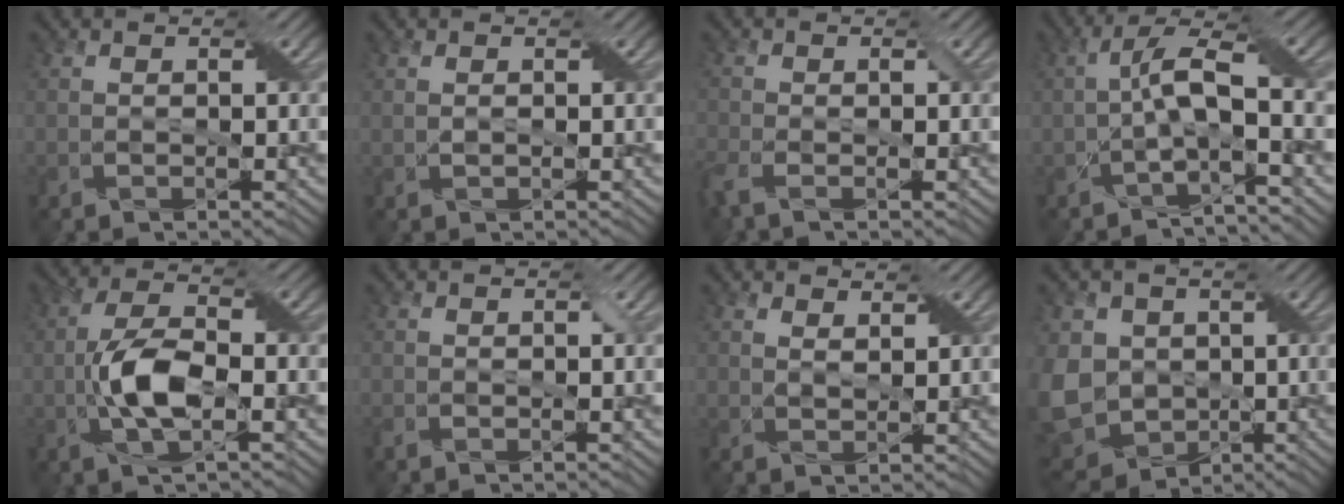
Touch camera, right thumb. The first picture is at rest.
{"total": 0.7, "force": [-0.1, 0.4, 0.6], "torque": [-0.014, 0.001, 0.000]}
{"total": 3.1, "force": [-1.7, 0.9, 2.5], "torque": [-0.066, -0.006, -0.042]}
{"total": 6.3, "force": [-1.5, 1.4, 6.0], "torque": [-0.113, 0.014, -0.038]}
{"total": 7.4, "force": [-1.8, 2.9, 6.6], "torque": [-0.141, 0.008, -0.039]}
{"total": 1.4, "force": [-0.7, 0.5, 1.1], "torque": [-0.027, -0.002, -0.014]}
{"total": 1.7, "force": [1.3, 0.6, 1.0], "torque": [-0.017, -0.005, 0.029]}
{"total": 11.0, "force": [-1.2, 9.2, 6.0], "torque": [-0.173, -0.016, -0.030]}